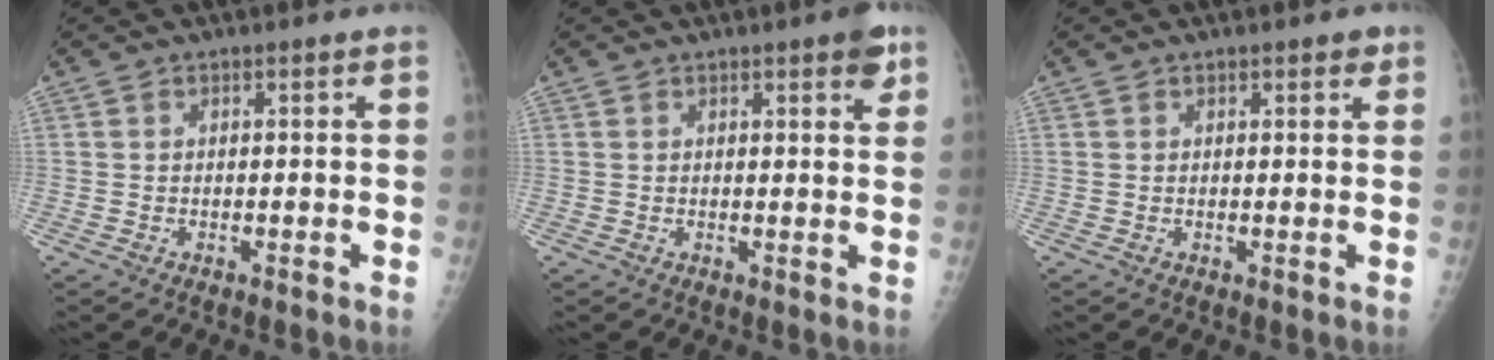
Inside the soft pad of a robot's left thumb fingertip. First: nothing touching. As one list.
[{"total": 3.6, "force": [2.2, 0.9, 2.8], "torque": [-0.026, -0.008, 0.023]}, {"total": 1.8, "force": [1.2, 0.7, 1.1], "torque": [-0.004, -0.004, 0.013]}]